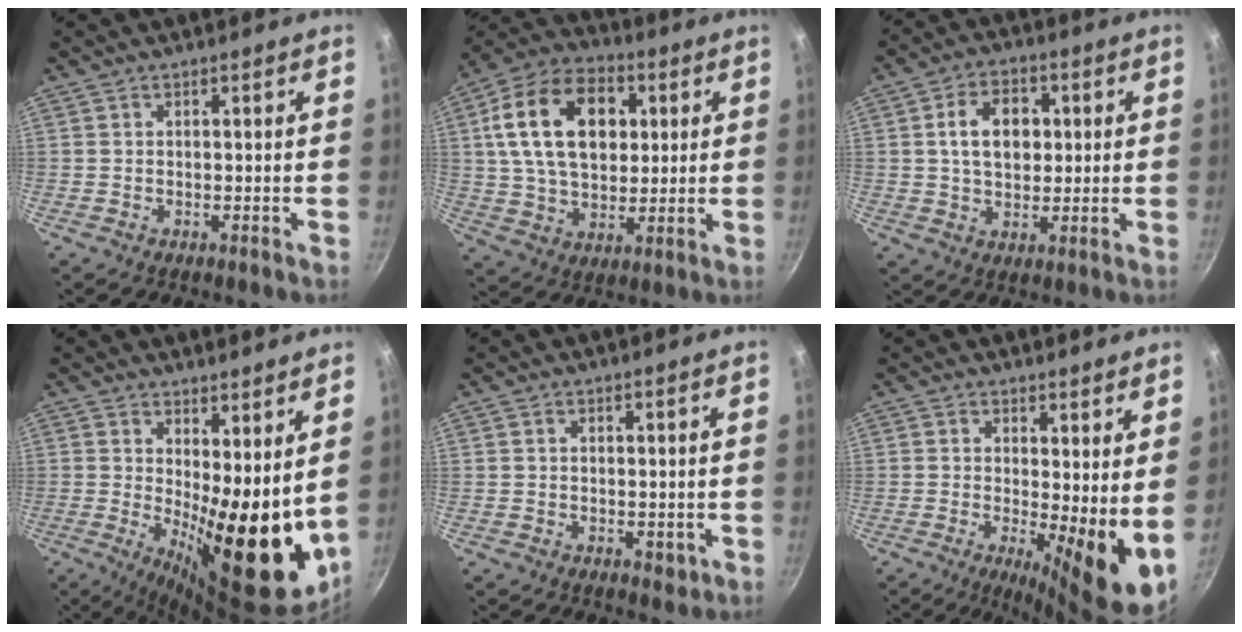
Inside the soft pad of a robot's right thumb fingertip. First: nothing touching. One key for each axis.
{"total": 20.2, "fx": 4.8, "fy": 13.5, "fz": 14.3, "tx": -0.224, "ty": 0.010, "tz": 0.073}
{"total": 9.8, "fx": 1.6, "fy": 7.0, "fz": 6.8, "tx": -0.090, "ty": 0.009, "tz": 0.020}
{"total": 16.6, "fx": 2.0, "fy": 6.1, "fz": 15.3, "tx": -0.191, "ty": -0.037, "tz": 0.039}
{"total": 1.8, "fx": 0.1, "fy": 1.3, "fz": 1.2, "tx": -0.012, "ty": -0.001, "tz": 0.002}
{"total": 9.7, "fx": 0.5, "fy": 2.9, "fz": 9.3, "tx": -0.117, "ty": -0.026, "tz": 0.008}